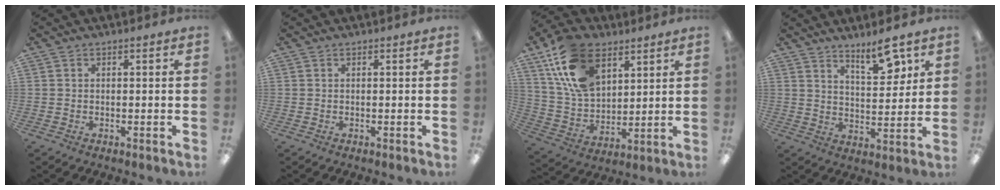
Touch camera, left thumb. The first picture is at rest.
{"total": 0.0}
{"total": 17.9, "force": [9.3, 11.0, 10.5], "torque": [-0.219, -0.017, 0.176]}
{"total": 9.6, "force": [7.2, 3.1, 5.6], "torque": [-0.062, -0.051, 0.116]}